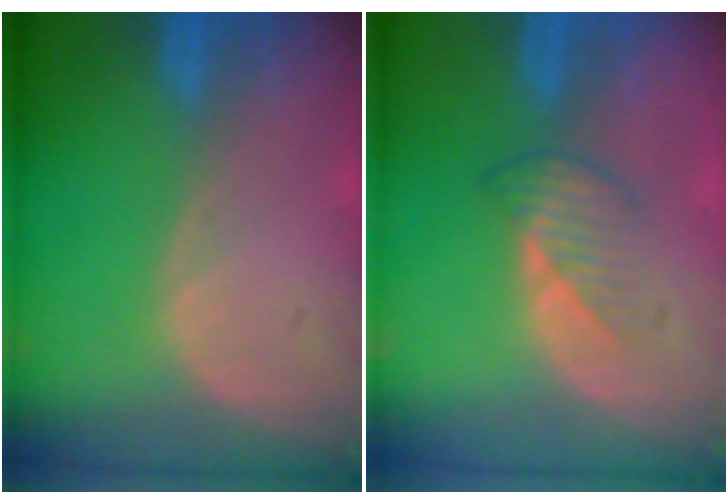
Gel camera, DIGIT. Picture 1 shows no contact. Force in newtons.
{"total": 3.4, "press": 3.2, "slide": 1.3}